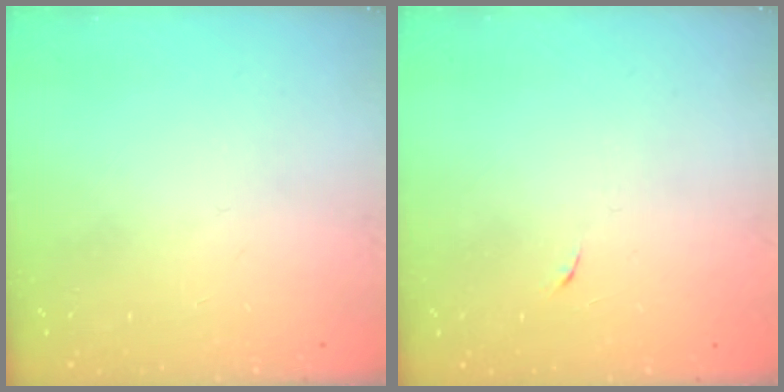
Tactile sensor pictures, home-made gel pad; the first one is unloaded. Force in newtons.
{"total": 4.0, "press": 3.9, "slide": 0.8}